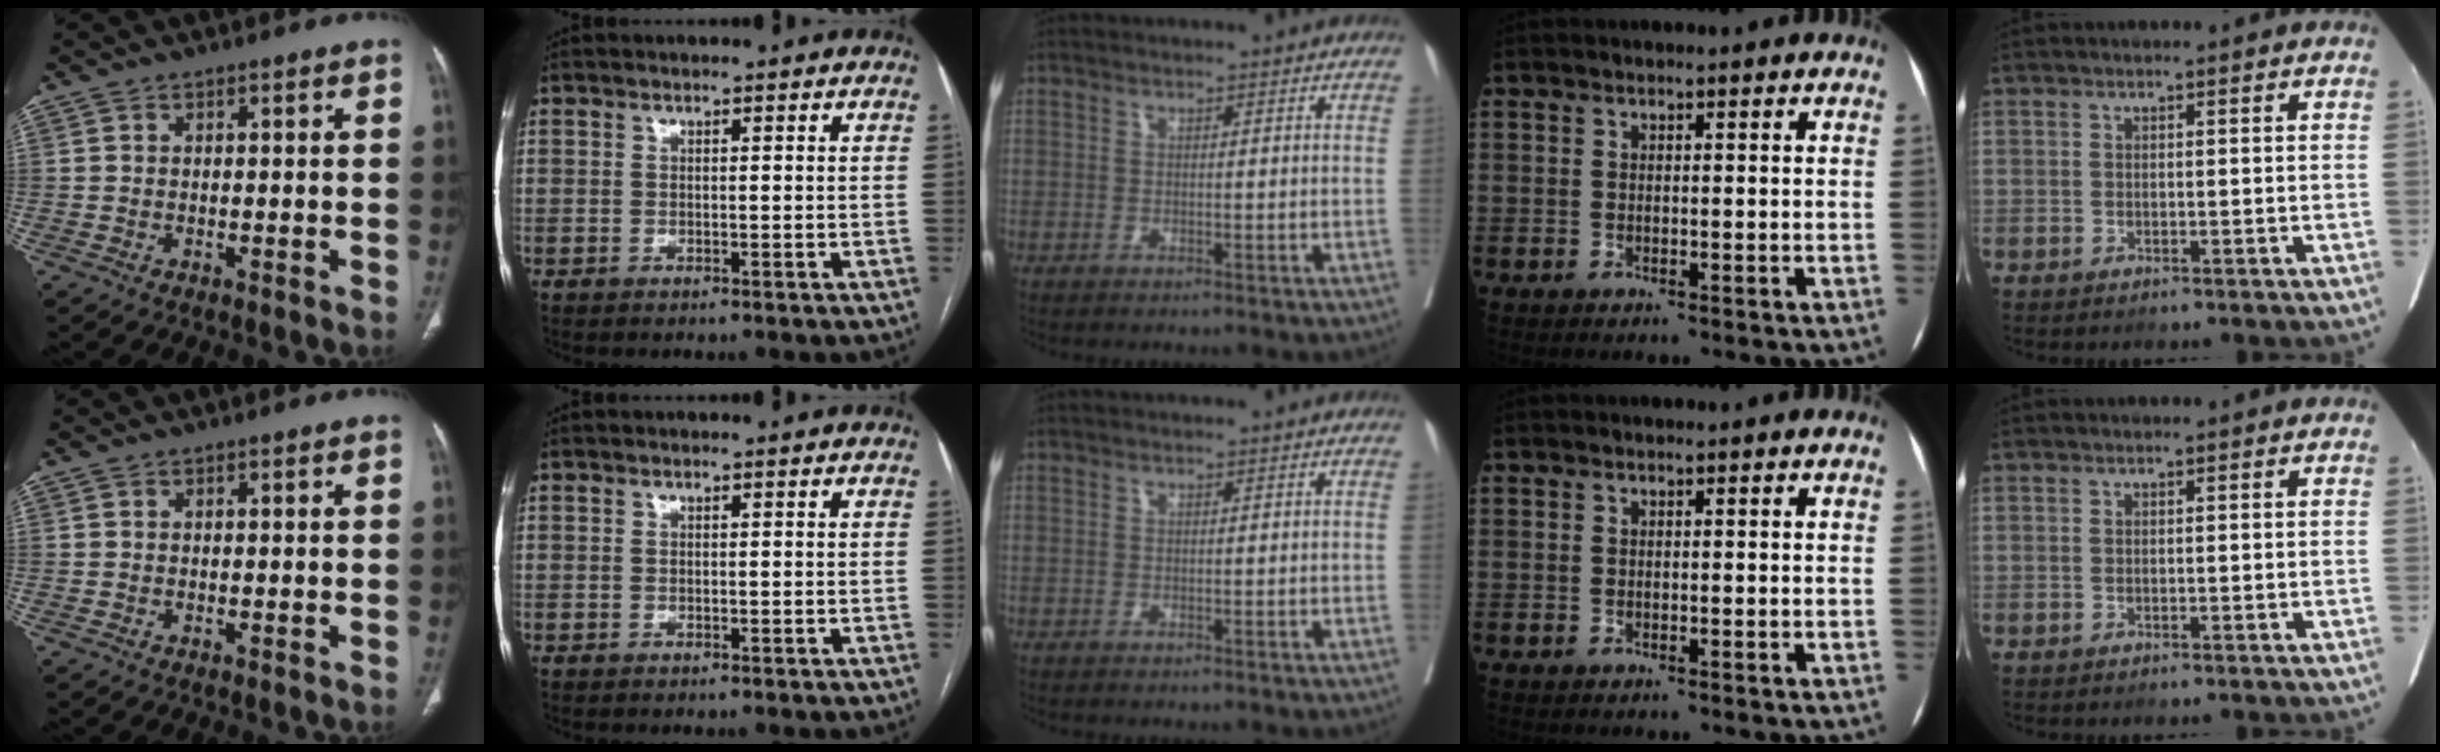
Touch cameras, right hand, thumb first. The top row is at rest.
{}